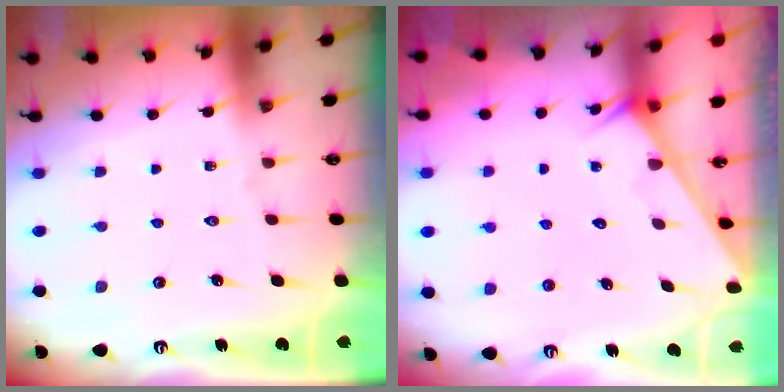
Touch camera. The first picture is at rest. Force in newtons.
{"total": 1.5, "press": 1.5, "slide": 0.1}